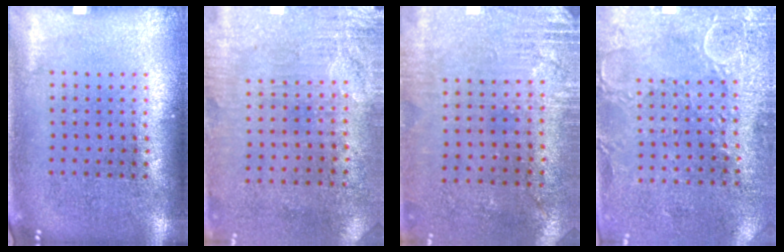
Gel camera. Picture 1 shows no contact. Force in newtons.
{"total": 3.3, "press": 2.7, "slide": 1.8}
{"total": 2.8, "press": 2.5, "slide": 1.4}
{"total": 2.9, "press": 2.6, "slide": 1.2}